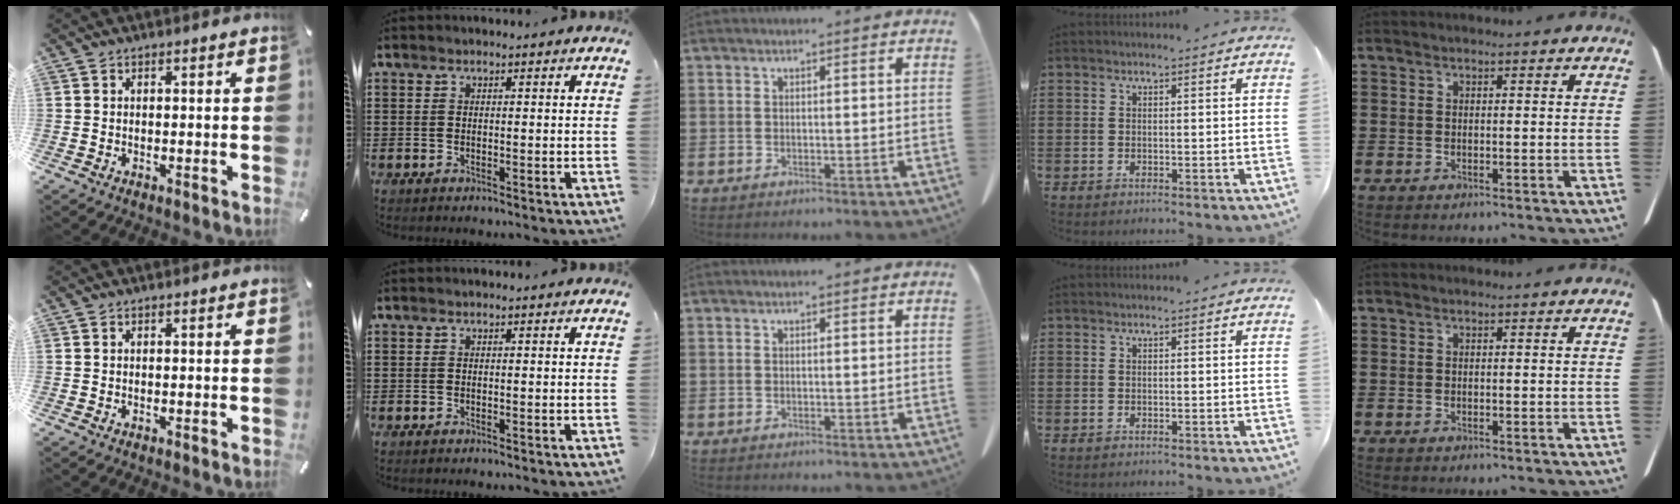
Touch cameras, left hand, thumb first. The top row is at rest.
{}